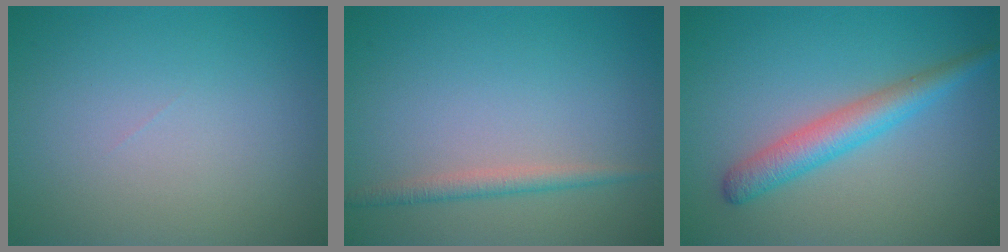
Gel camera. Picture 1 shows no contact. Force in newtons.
{"total": 1.7, "press": 1.7, "slide": 0.1}
{"total": 3.6, "press": 3.6, "slide": 0.2}